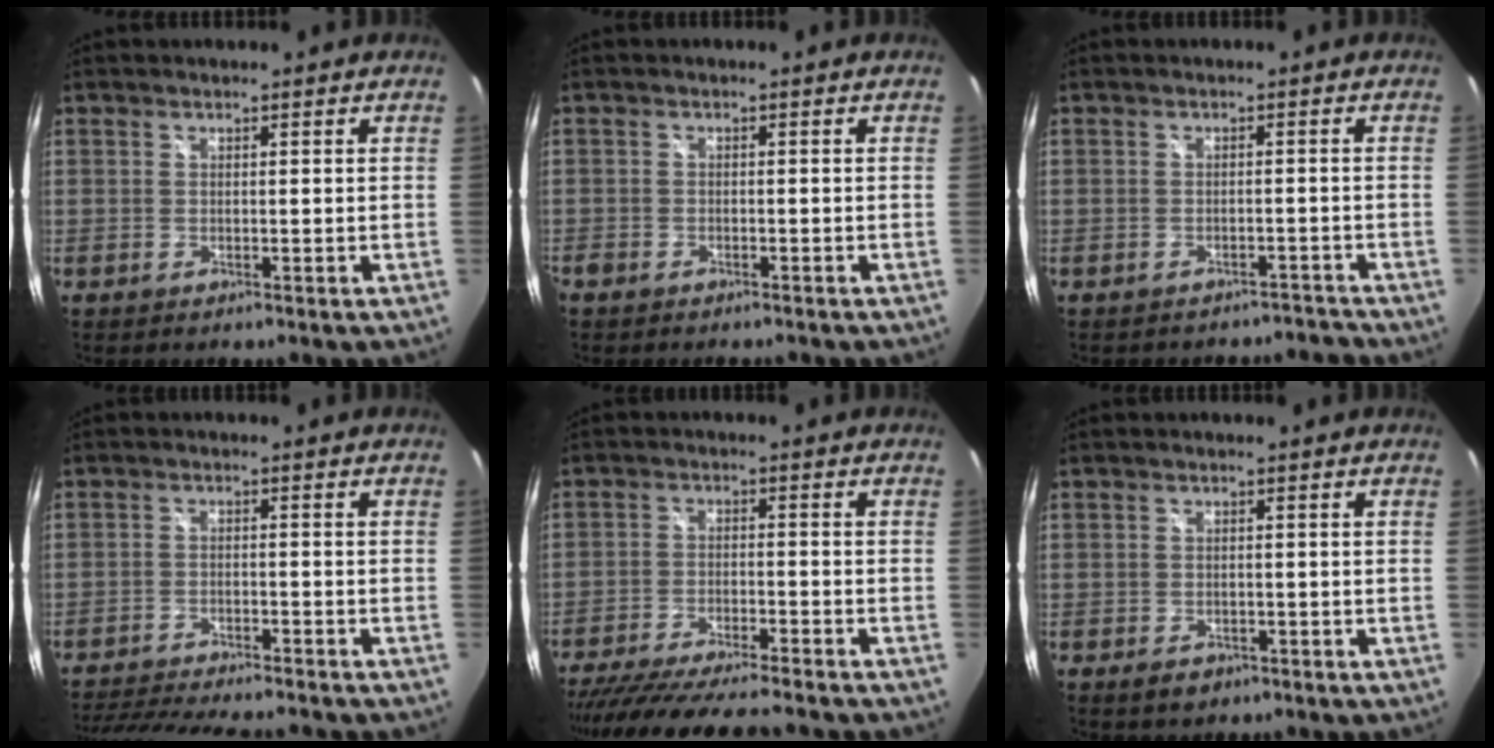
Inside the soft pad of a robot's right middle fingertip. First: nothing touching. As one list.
[{"total": 2.7, "force": [-2.3, 1.3, 0.7], "torque": [-0.023, -0.009, -0.039]}, {"total": 4.2, "force": [-3.9, 1.3, 0.1], "torque": [0.005, 0.010, -0.044]}, {"total": 14.8, "force": [-13.1, 2.4, 6.4], "torque": [-0.136, -0.022, -0.197]}, {"total": 17.9, "force": [-15.6, 2.1, 8.5], "torque": [-0.168, -0.028, -0.246]}, {"total": 2.9, "force": [-1.6, 1.9, 1.4], "torque": [-0.027, -0.004, -0.021]}]